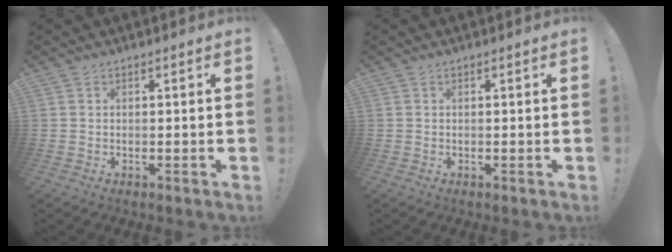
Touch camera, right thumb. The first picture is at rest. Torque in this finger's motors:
{"motor_torque": [0.00, 0.00, 0.00, 0.00, 0.00]}